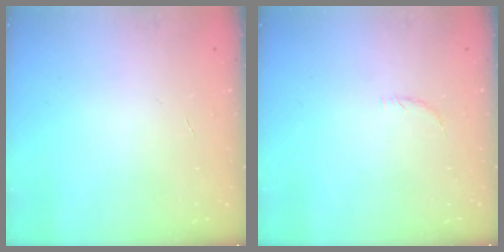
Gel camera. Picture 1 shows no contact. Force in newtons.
{"total": 5.3, "press": 5.1, "slide": 1.4}